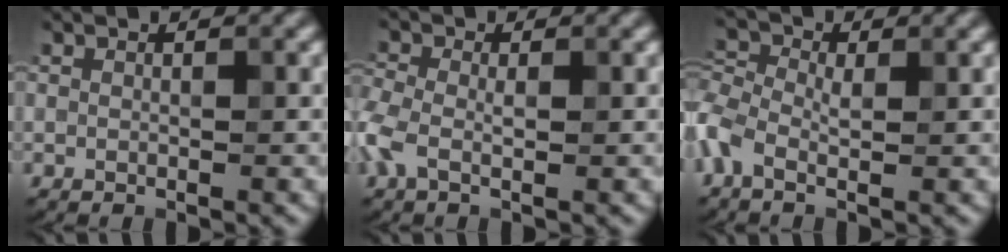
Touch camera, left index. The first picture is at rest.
{"total": 2.8, "force": [-0.5, 1.6, 2.2], "torque": [-0.055, 0.003, -0.021]}
{"total": 3.4, "force": [-0.6, 1.8, 2.8], "torque": [-0.068, 0.008, -0.032]}